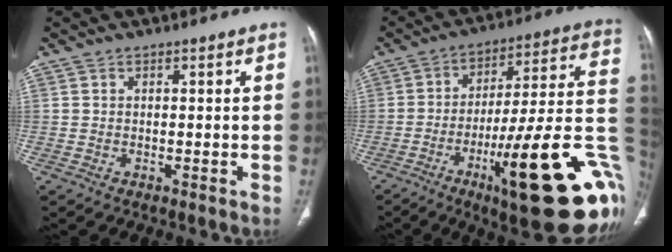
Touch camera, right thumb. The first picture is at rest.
{"total": 29.5, "force": [-9.6, 6.3, 27.2], "torque": [-0.308, 0.034, -0.134]}